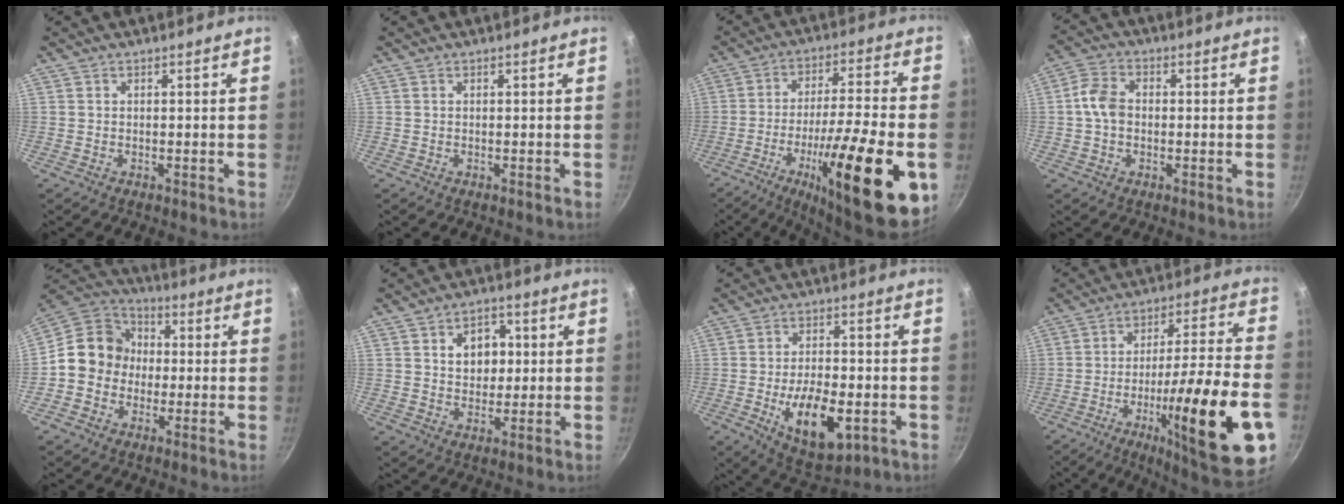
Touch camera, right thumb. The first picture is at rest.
{"total": 0.0}
{"total": 25.7, "force": [-8.9, 6.0, 23.3], "torque": [-0.335, 0.025, -0.135]}
{"total": 6.1, "force": [-0.2, 4.5, 4.1], "torque": [-0.069, 0.019, -0.013]}
{"total": 11.6, "force": [-0.7, 10.5, 5.0], "torque": [-0.044, 0.031, -0.035]}
{"total": 7.6, "force": [1.7, 5.8, 4.6], "torque": [-0.038, 0.001, 0.025]}
{"total": 13.8, "force": [-3.9, 6.8, 11.4], "torque": [-0.164, 0.007, -0.050]}
{"total": 27.1, "force": [-9.6, 5.2, 24.8], "torque": [-0.352, 0.026, -0.139]}